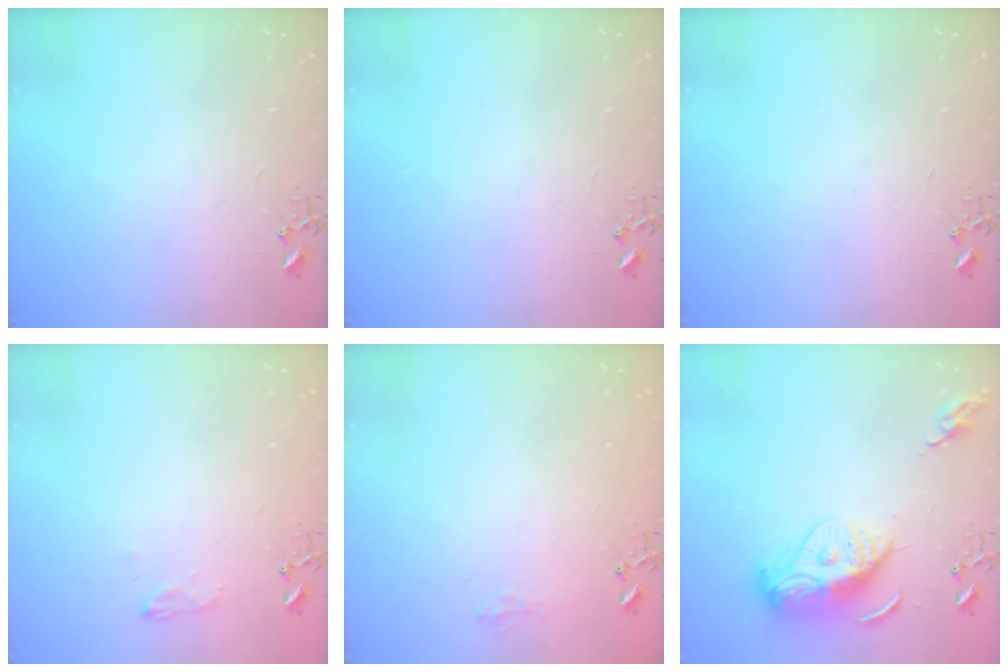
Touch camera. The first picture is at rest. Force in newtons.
{"total": 0.0}
{"total": 0.0}
{"total": 6.8, "press": 6.8, "slide": 0.8}
{"total": 6.6, "press": 6.6, "slide": 0.8}
{"total": 13.3, "press": 13.2, "slide": 1.2}